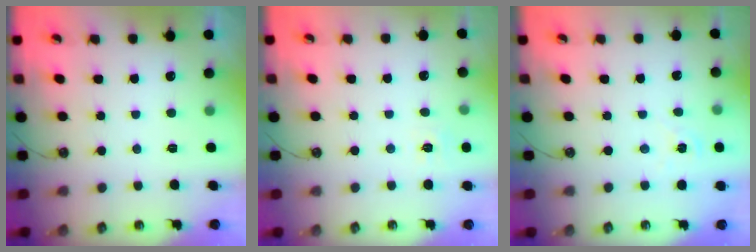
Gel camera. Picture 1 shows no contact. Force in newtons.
{"total": 4.7, "press": 4.7, "slide": 0.6}
{"total": 1.3, "press": 1.3, "slide": 0.2}